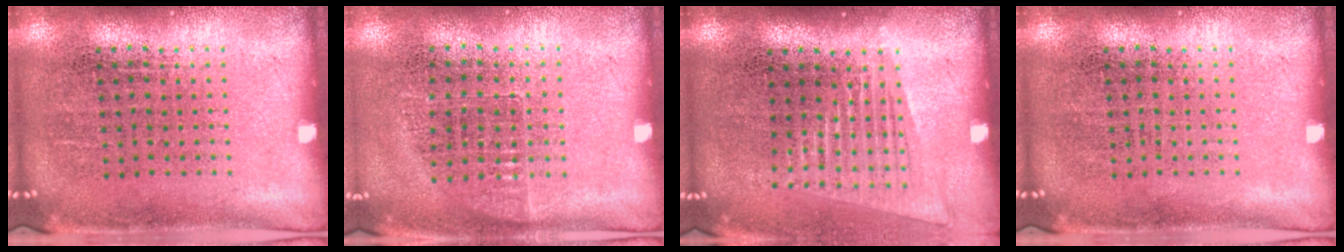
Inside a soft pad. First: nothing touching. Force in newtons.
{"total": 0.6, "press": 0.6, "slide": 0.2}
{"total": 1.4, "press": 1.3, "slide": 0.6}
{"total": 0.0}